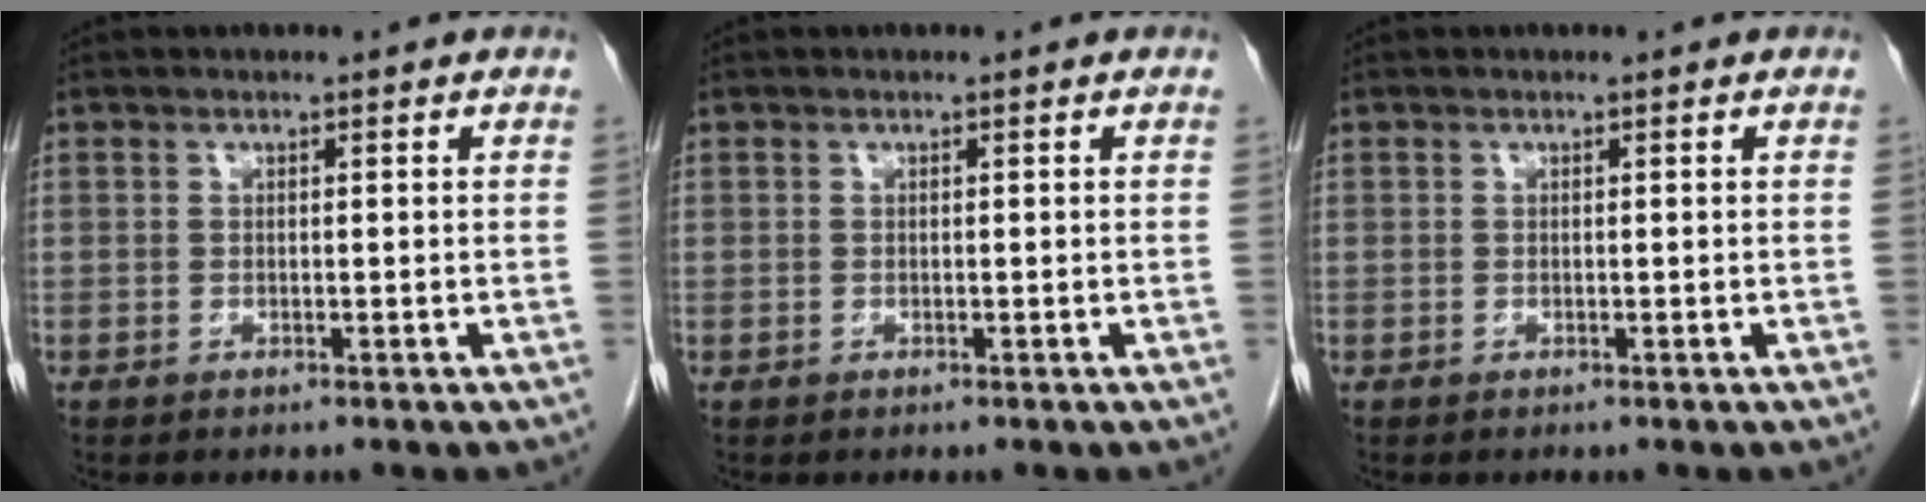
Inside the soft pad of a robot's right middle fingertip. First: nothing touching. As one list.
[{"total": 0.0}, {"total": 0.0}]